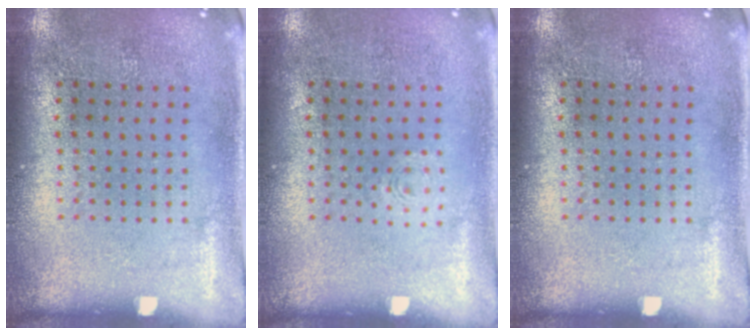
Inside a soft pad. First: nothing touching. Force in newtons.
{"total": 0.8, "press": 0.8, "slide": 0.2}
{"total": 0.0}